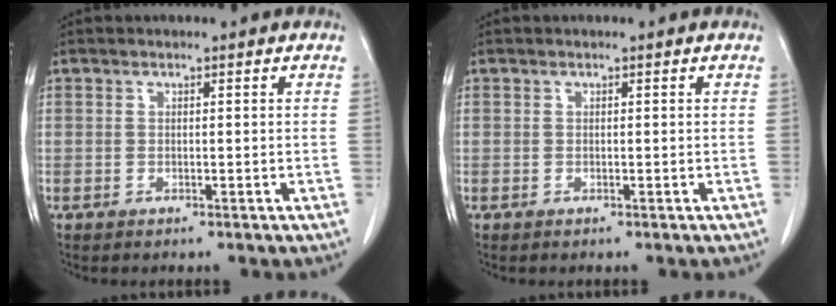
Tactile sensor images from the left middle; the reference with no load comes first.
{"total": 0.0}